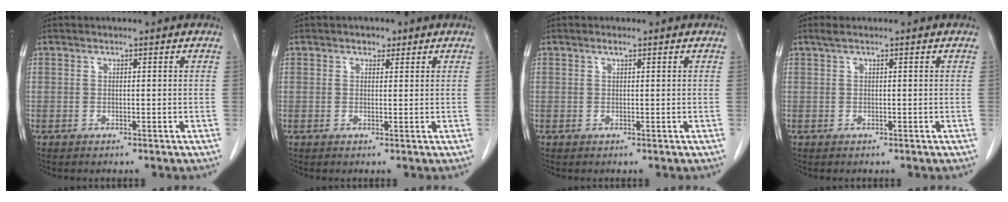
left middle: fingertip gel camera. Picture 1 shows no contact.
{"total": 1.4, "force": [1.0, 0.9, 0.5], "torque": [-0.009, 0.000, 0.013]}
{"total": 0.6, "force": [0.4, 0.0, 0.4], "torque": [-0.011, -0.001, 0.008]}
{"total": 1.0, "force": [0.6, 0.1, 0.8], "torque": [-0.020, 0.017, 0.012]}